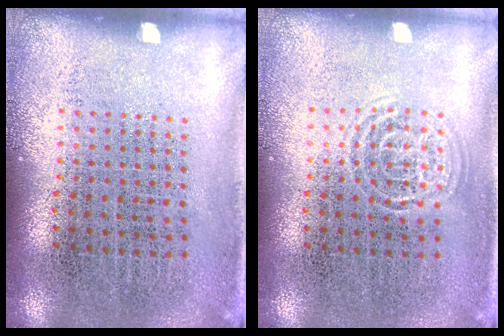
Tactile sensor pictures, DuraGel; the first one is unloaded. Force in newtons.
{"total": 1.6, "press": 1.5, "slide": 0.2}